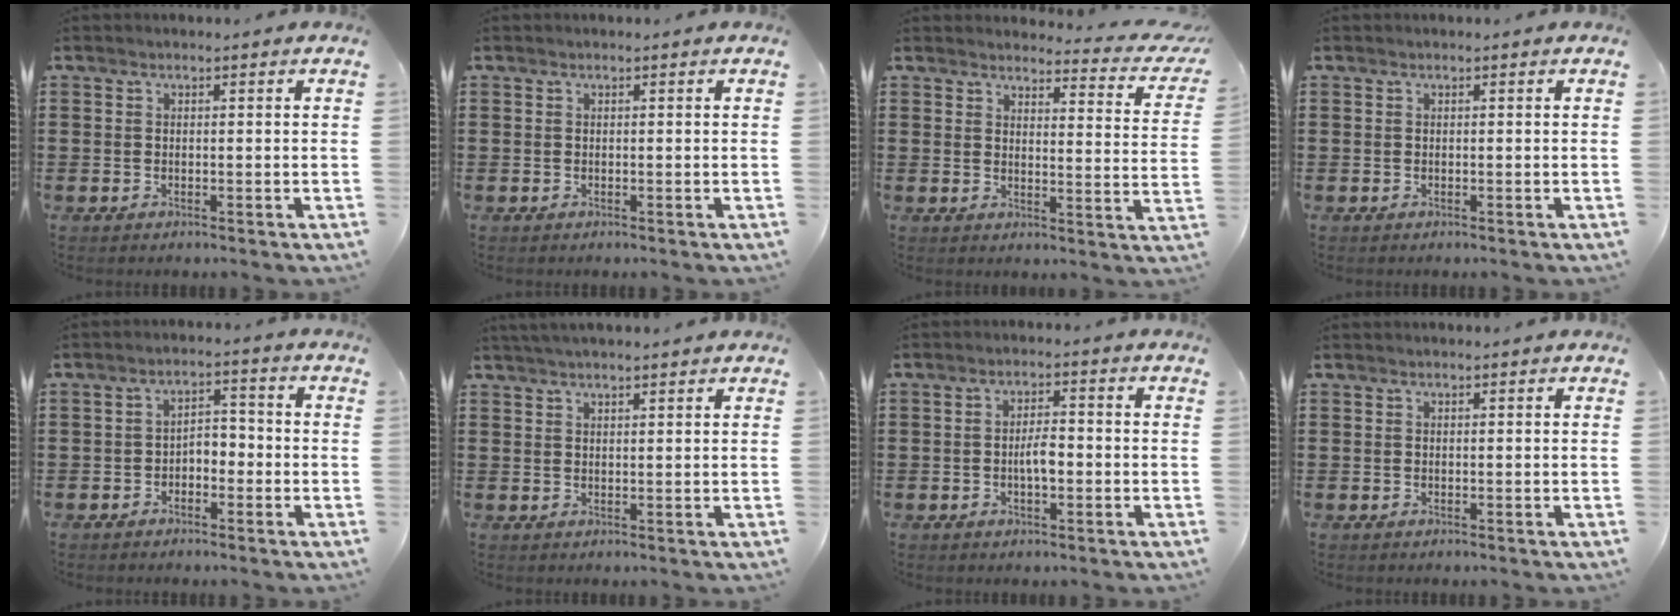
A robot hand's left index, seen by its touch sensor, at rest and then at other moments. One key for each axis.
{"total": 0.0}
{"total": 3.6, "fx": 3.3, "fy": 0.6, "fz": 1.4, "tx": -0.028, "ty": -0.026, "tz": 0.051}
{"total": 0.0}
{"total": 2.8, "fx": -2.2, "fy": 1.3, "fz": 1.1, "tx": -0.025, "ty": 0.008, "tz": -0.049}
{"total": 2.0, "fx": 1.9, "fy": -0.1, "fz": 0.8, "tx": -0.019, "ty": 0.002, "tz": 0.036}
{"total": 3.6, "fx": -0.6, "fy": 1.2, "fz": 3.3, "tx": -0.054, "ty": 0.003, "tz": -0.015}
{"total": 0.0}